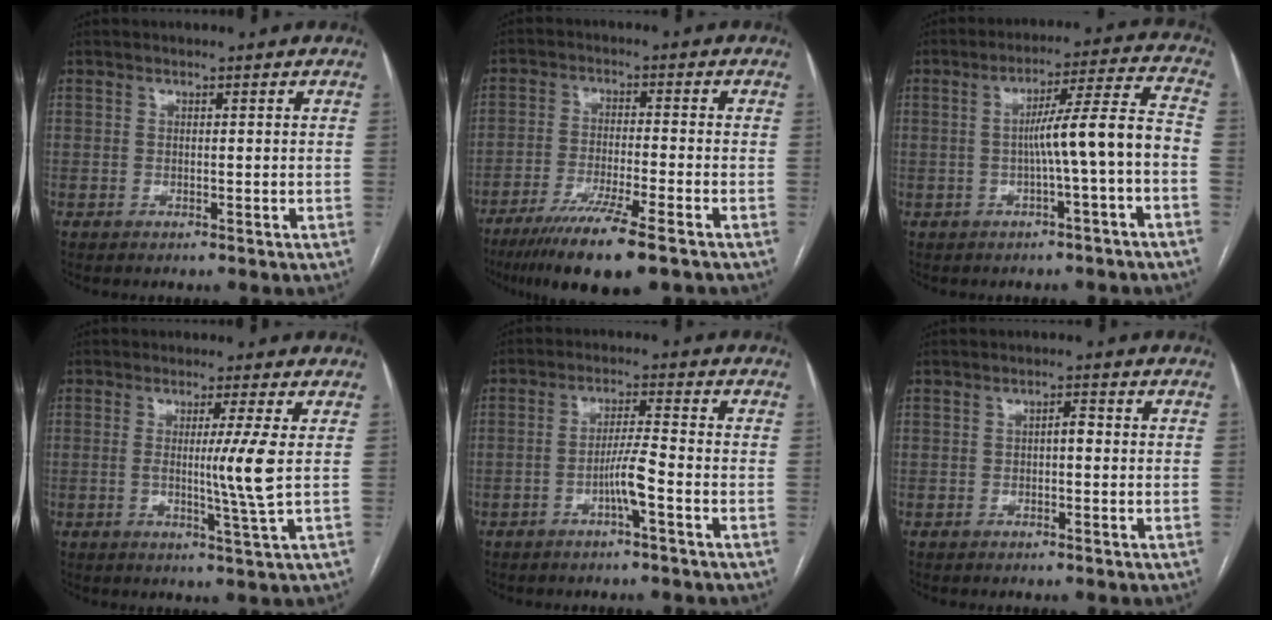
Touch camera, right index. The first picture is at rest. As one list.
[{"total": 11.7, "force": [-8.2, 0.2, 8.4], "torque": [-0.139, -0.031, -0.133]}, {"total": 9.0, "force": [-2.0, -0.9, 8.7], "torque": [-0.132, 0.024, -0.027]}, {"total": 5.9, "force": [0.3, -1.9, 5.6], "torque": [-0.097, -0.018, 0.006]}, {"total": 4.6, "force": [-2.0, -0.3, 4.1], "torque": [-0.079, 0.004, -0.038]}, {"total": 1.5, "force": [-0.2, 0.5, 1.4], "torque": [-0.019, 0.005, -0.004]}]